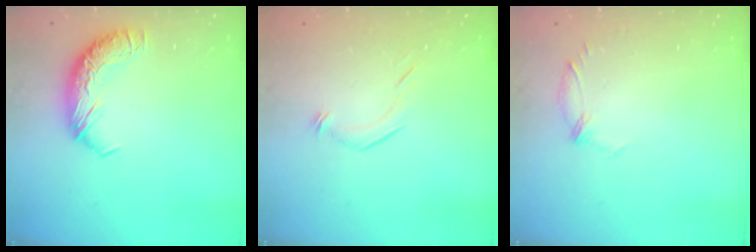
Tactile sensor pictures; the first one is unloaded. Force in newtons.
{"total": 7.2, "press": 7.2, "slide": 0.7}
{"total": 5.4, "press": 5.2, "slide": 1.3}